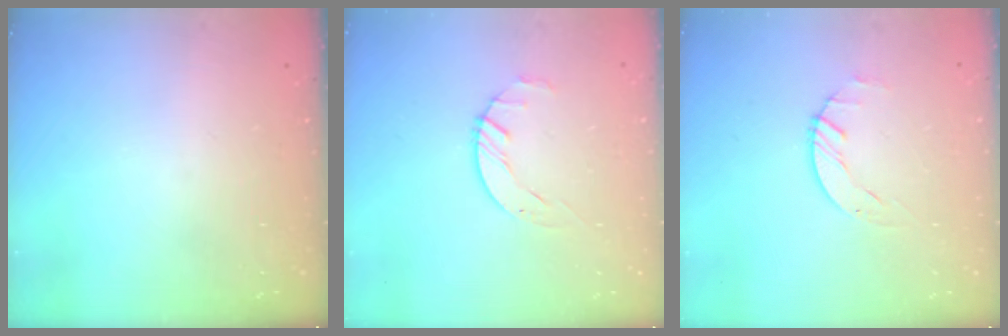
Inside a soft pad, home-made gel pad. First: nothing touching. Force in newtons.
{"total": 1.5, "press": 1.5, "slide": 0.2}
{"total": 0.6, "press": 0.6, "slide": 0.2}